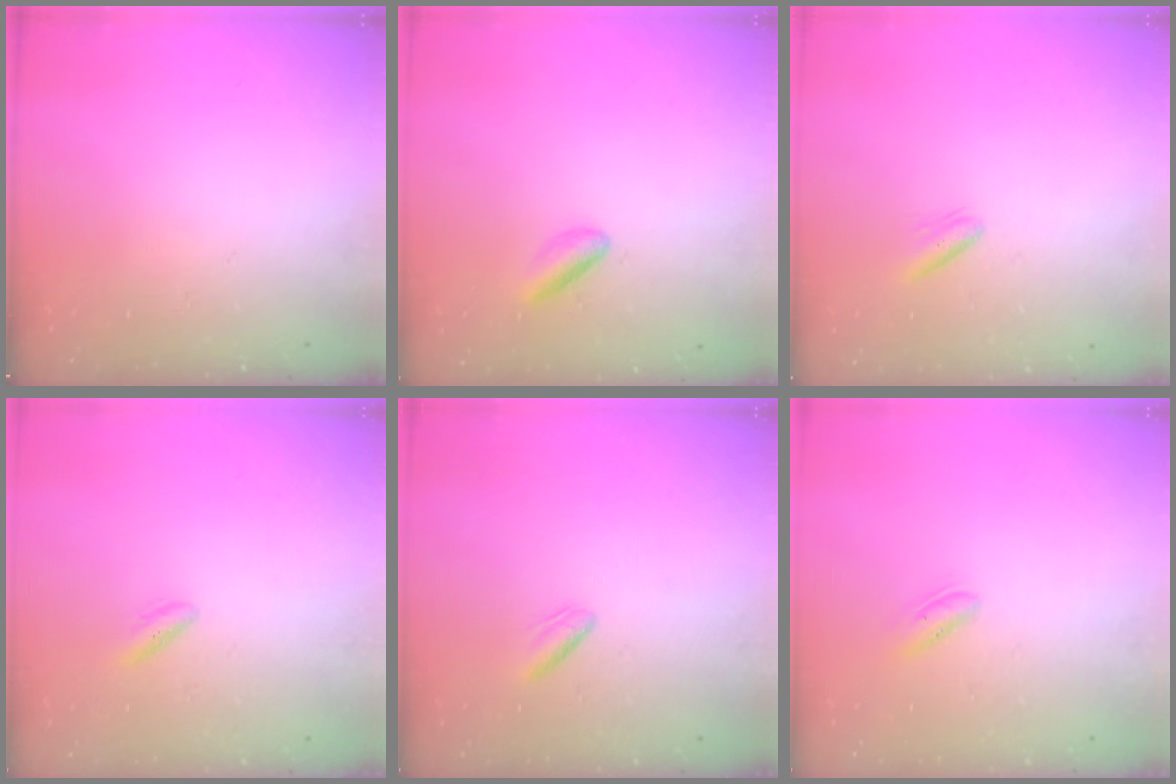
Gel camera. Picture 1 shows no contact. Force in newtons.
{"total": 2.5, "press": 2.5, "slide": 0.2}
{"total": 2.9, "press": 2.7, "slide": 1.1}
{"total": 1.9, "press": 1.6, "slide": 1.0}
{"total": 2.3, "press": 1.9, "slide": 1.2}
{"total": 1.3, "press": 1.1, "slide": 0.6}